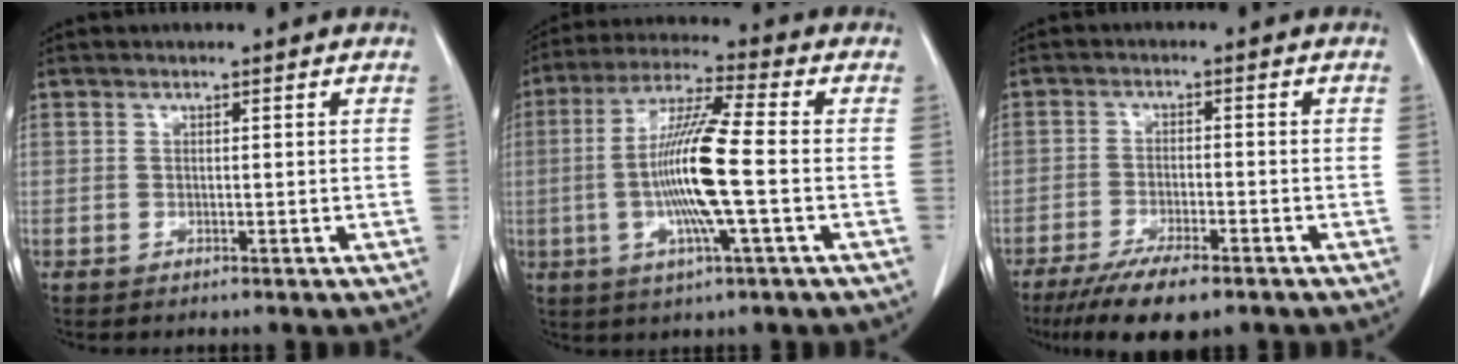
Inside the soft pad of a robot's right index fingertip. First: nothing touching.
{"total": 12.8, "force": [-1.7, 0.0, 12.7], "torque": [-0.250, -0.003, -0.040]}
{"total": 8.9, "force": [-6.4, 1.9, 5.9], "torque": [-0.097, -0.017, -0.101]}